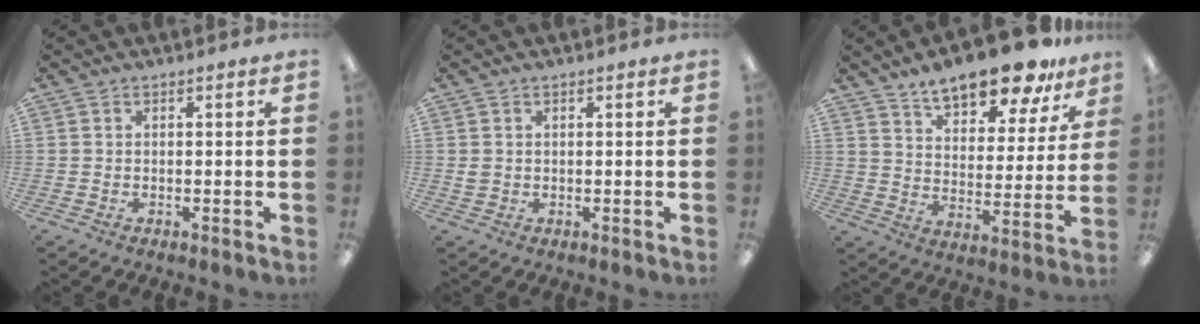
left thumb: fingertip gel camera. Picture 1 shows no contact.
{"total": 1.3, "force": [0.3, 1.1, 0.6], "torque": [-0.014, 0.004, 0.004]}
{"total": 15.7, "force": [13.0, 5.1, 7.0], "torque": [-0.109, -0.084, 0.225]}